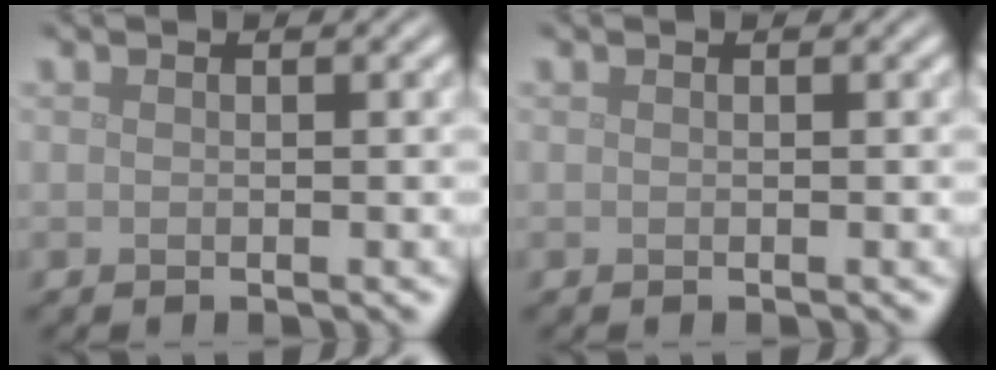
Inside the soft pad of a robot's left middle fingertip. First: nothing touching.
{"total": 0.0}